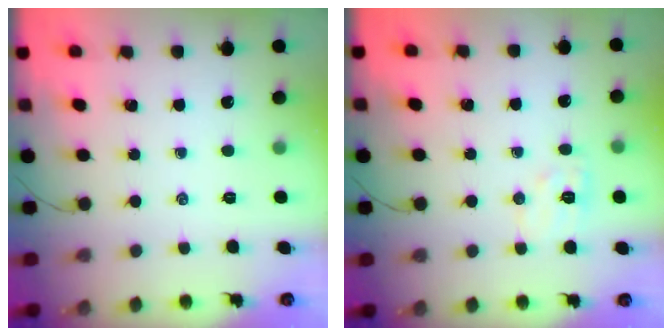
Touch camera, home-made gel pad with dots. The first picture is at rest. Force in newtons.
{"total": 7.4, "press": 7.3, "slide": 1.5}